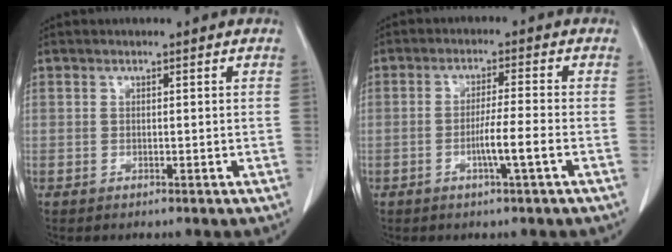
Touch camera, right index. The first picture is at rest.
{"total": 4.7, "force": [-1.7, -0.7, 4.3], "torque": [-0.076, -0.005, -0.033]}